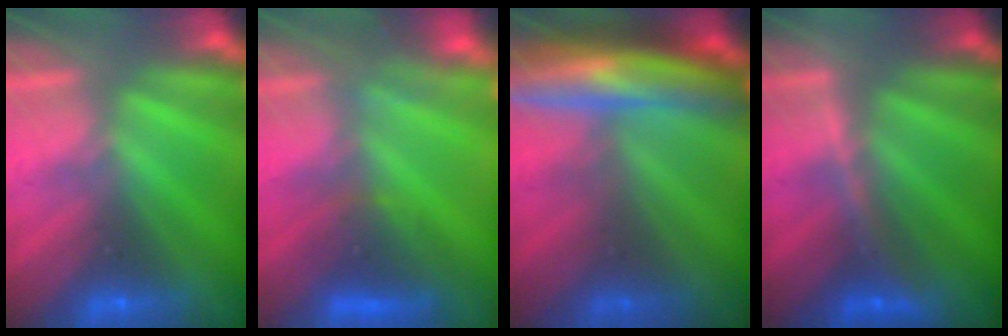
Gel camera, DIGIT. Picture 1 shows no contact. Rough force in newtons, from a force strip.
{"total": 5.3}
{"total": 7.0}
{"total": 3.0}